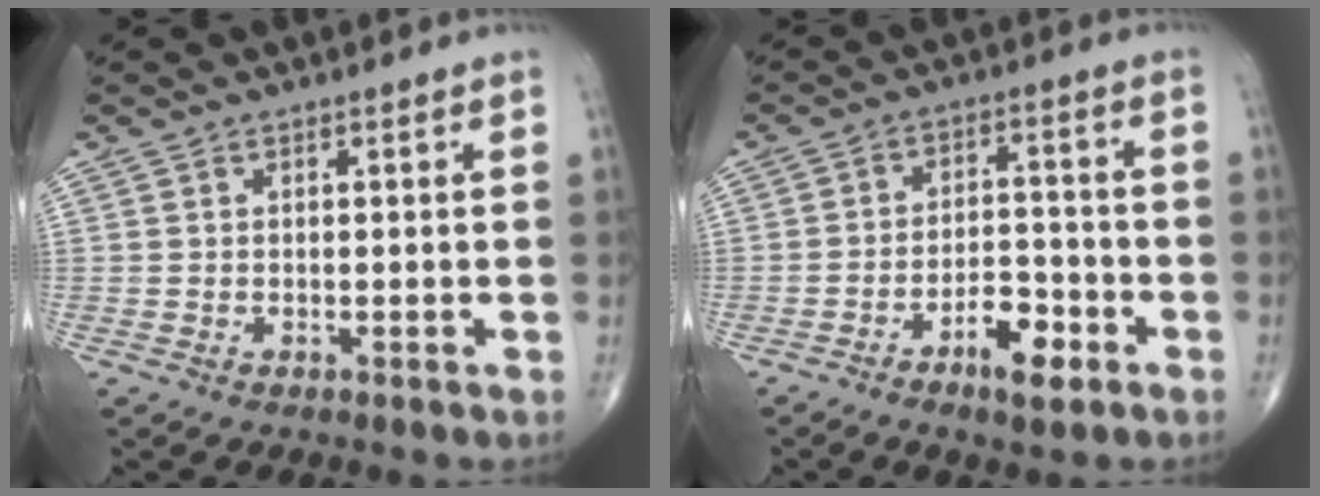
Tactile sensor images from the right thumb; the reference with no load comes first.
{"total": 7.8, "force": [-4.4, 3.2, 5.6], "torque": [-0.075, 0.032, -0.071]}